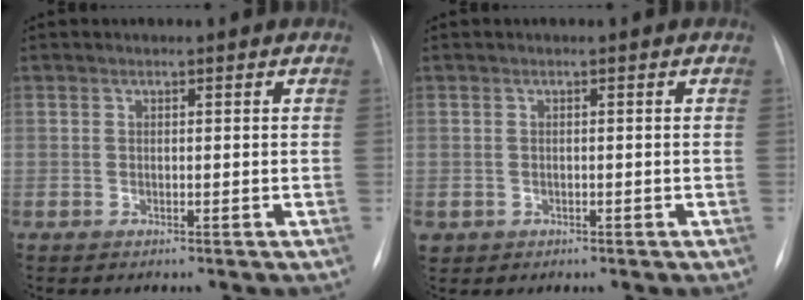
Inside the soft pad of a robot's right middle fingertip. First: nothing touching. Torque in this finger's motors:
{"motor_torque": [0.83, -1.01, 0.59, 0.10]}